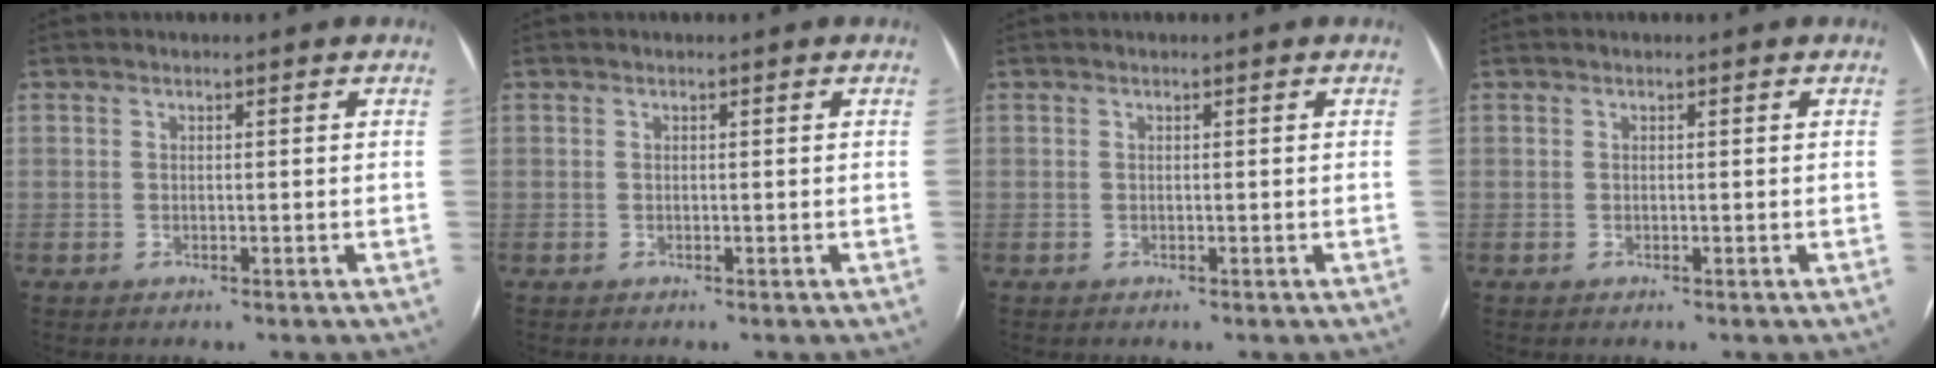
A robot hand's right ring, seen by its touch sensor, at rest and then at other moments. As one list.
[{"total": 0.0}, {"total": 0.0}, {"total": 0.0}]